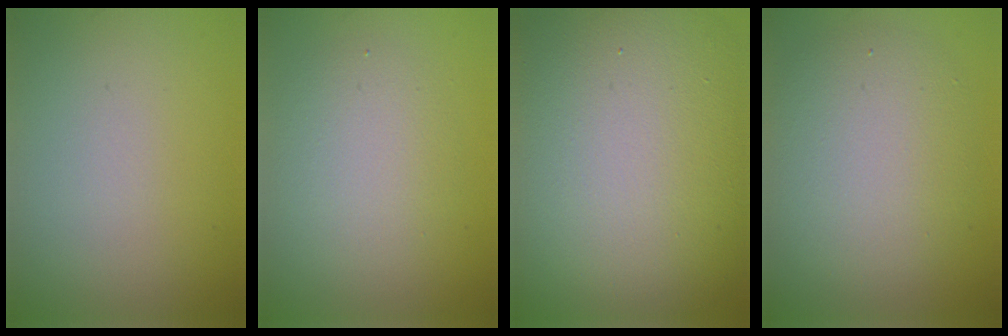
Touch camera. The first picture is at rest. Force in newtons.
{"total": 3.6, "press": 3.6, "slide": 0.4}
{"total": 19.7, "press": 19.6, "slide": 1.3}
{"total": 6.1, "press": 6.1, "slide": 0.1}